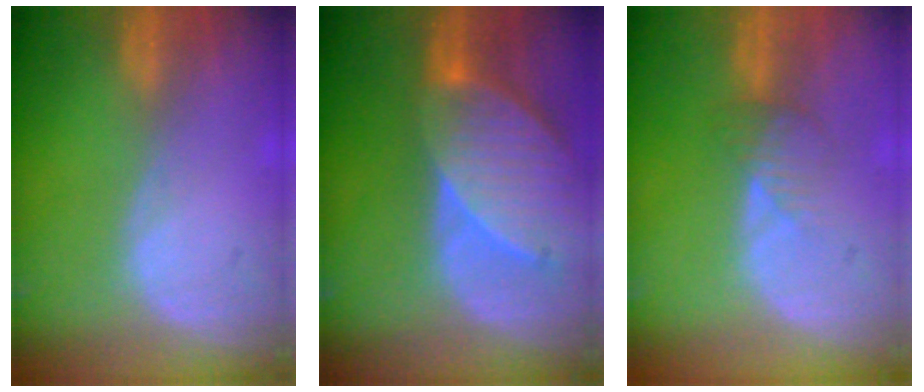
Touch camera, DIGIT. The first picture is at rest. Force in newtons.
{"total": 9.9, "press": 8.9, "slide": 4.3}
{"total": 2.7, "press": 2.7, "slide": 0.3}